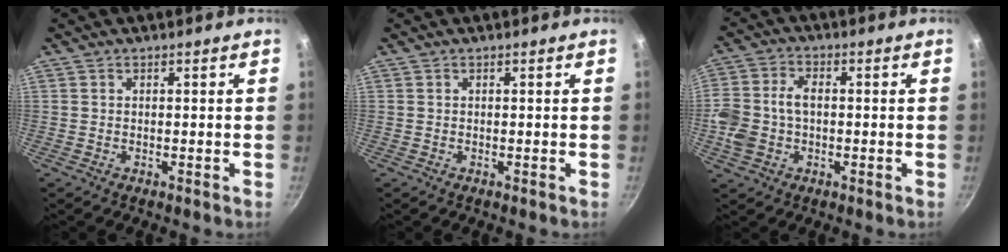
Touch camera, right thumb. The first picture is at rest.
{"total": 0.0}
{"total": 8.9, "force": [-0.8, 6.2, 6.3], "torque": [-0.124, 0.020, -0.021]}